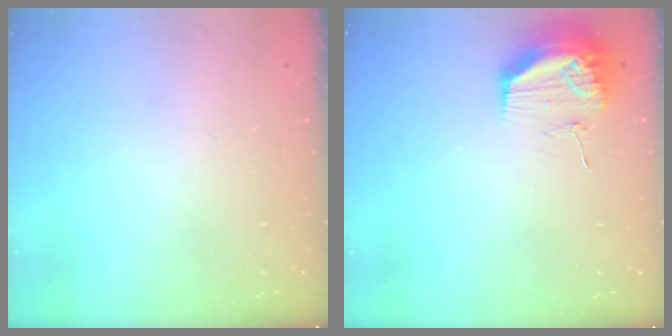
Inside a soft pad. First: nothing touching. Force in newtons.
{"total": 17.9, "press": 13.8, "slide": 11.4}